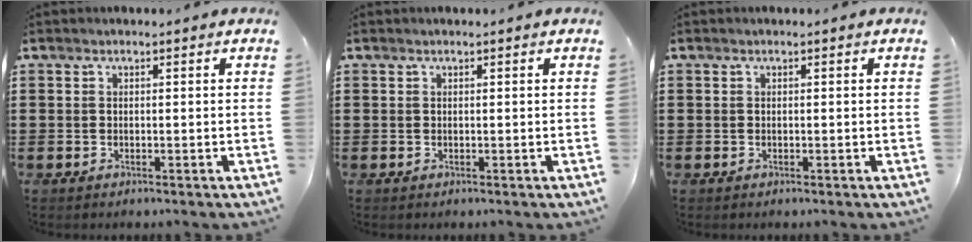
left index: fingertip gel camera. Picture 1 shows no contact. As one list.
[{"total": 0.0}, {"total": 0.0}]